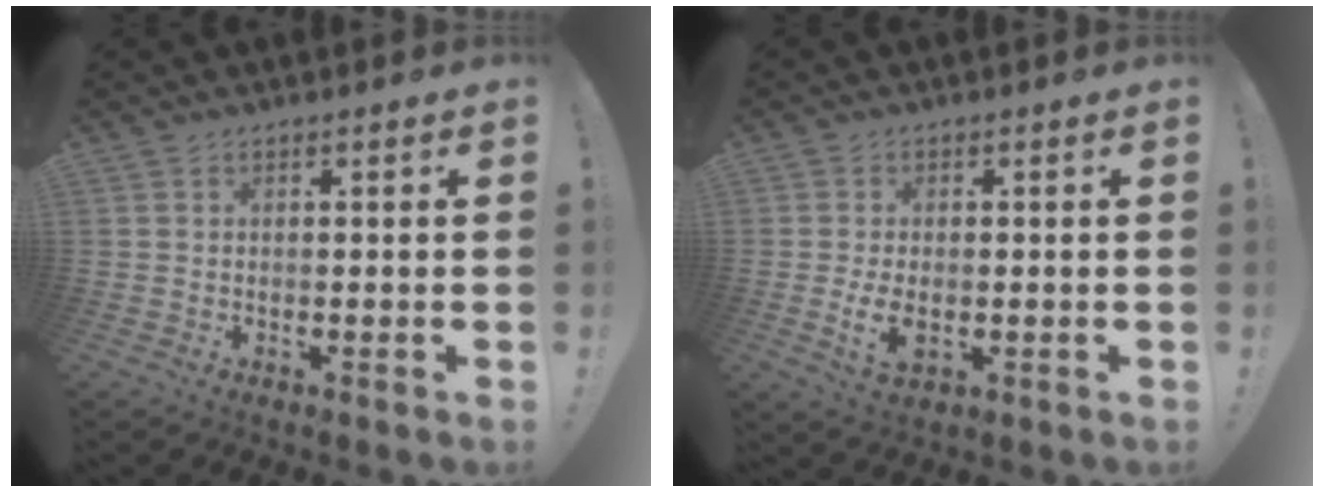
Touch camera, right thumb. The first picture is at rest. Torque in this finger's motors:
{"motor_torque": [0.85, 1.11, 0.80, -0.13, 0.04]}